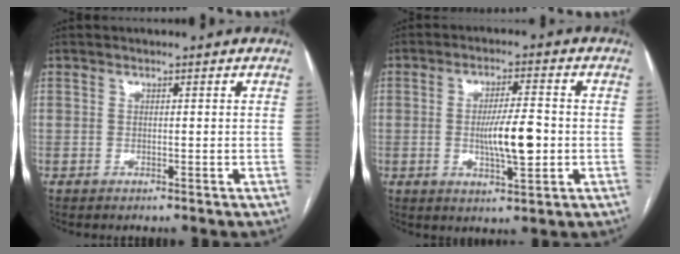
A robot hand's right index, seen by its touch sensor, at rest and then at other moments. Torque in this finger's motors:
{"motor_torque": [0.29, -0.08, 0.19, 0.05]}